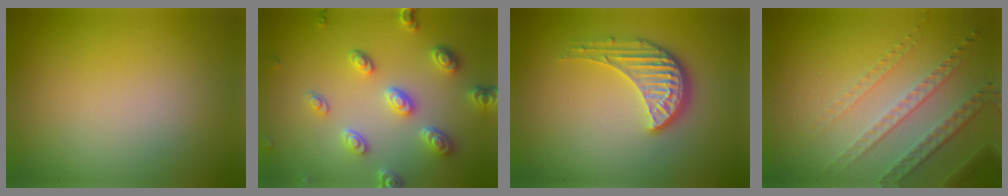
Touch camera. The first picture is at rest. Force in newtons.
{"total": 4.6, "press": 3.6, "slide": 2.8}
{"total": 3.8, "press": 3.1, "slide": 2.2}
{"total": 4.6, "press": 3.1, "slide": 3.4}